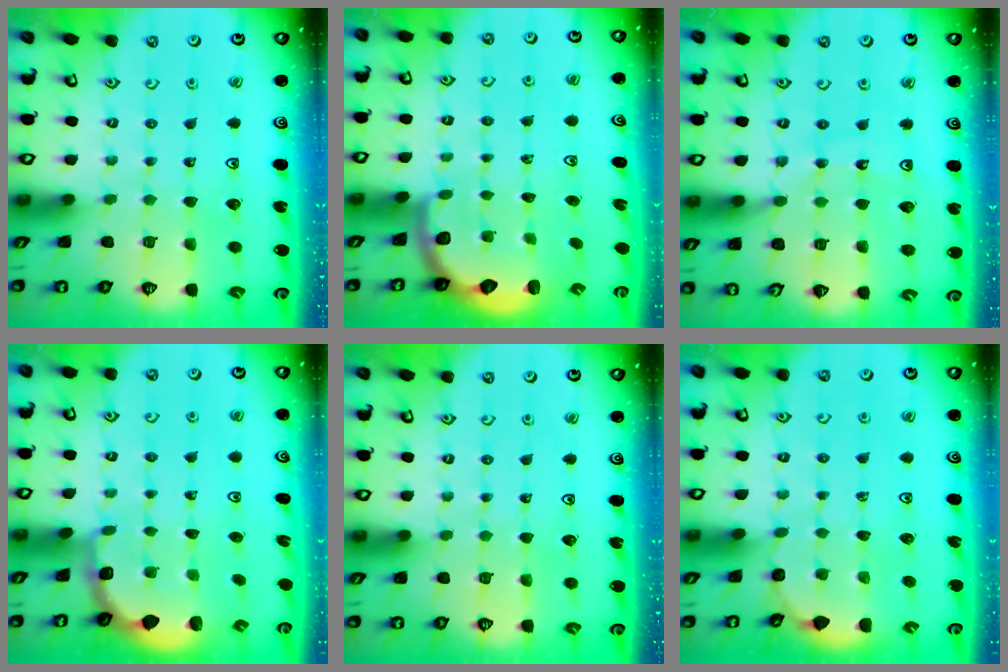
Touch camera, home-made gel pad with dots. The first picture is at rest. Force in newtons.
{"total": 2.5, "press": 2.2, "slide": 1.3}
{"total": 12.8, "press": 12.6, "slide": 2.4}
{"total": 2.0, "press": 1.8, "slide": 0.7}
{"total": 0.0}
{"total": 1.8, "press": 1.7, "slide": 0.0}